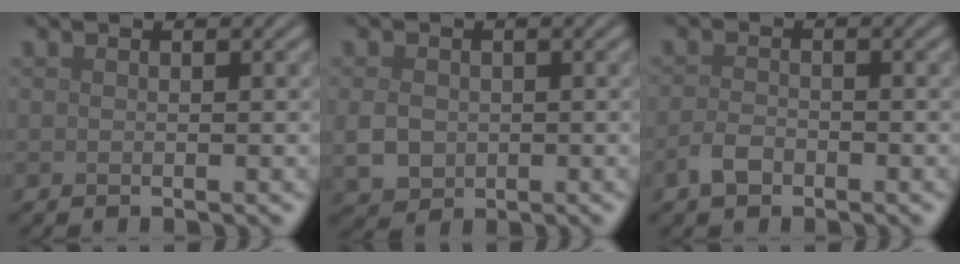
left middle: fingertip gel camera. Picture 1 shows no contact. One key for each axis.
{"total": 2.9, "fx": -0.2, "fy": 2.4, "fz": 1.6, "tx": -0.035, "ty": -0.004, "tz": -0.006}
{"total": 1.9, "fx": -1.2, "fy": 1.1, "fz": 1.0, "tx": -0.021, "ty": 0.002, "tz": -0.027}